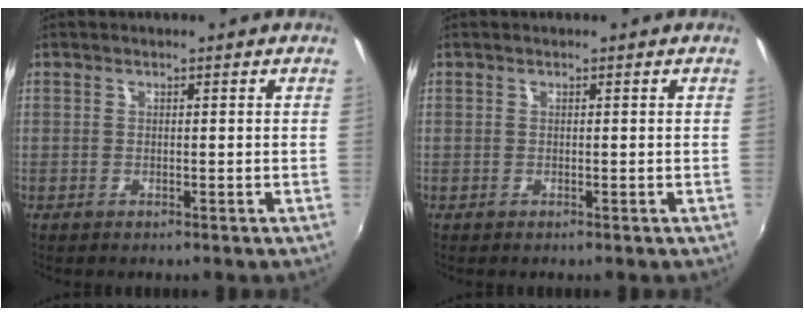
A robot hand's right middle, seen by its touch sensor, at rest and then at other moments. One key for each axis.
{"total": 0.0}